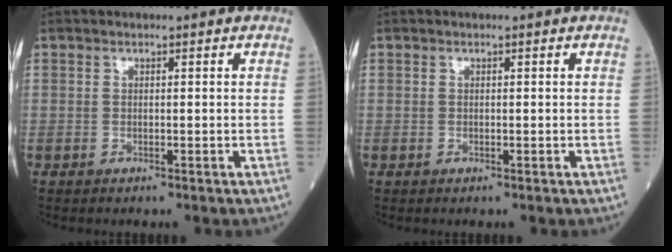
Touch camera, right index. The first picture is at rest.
{"total": 0.0}